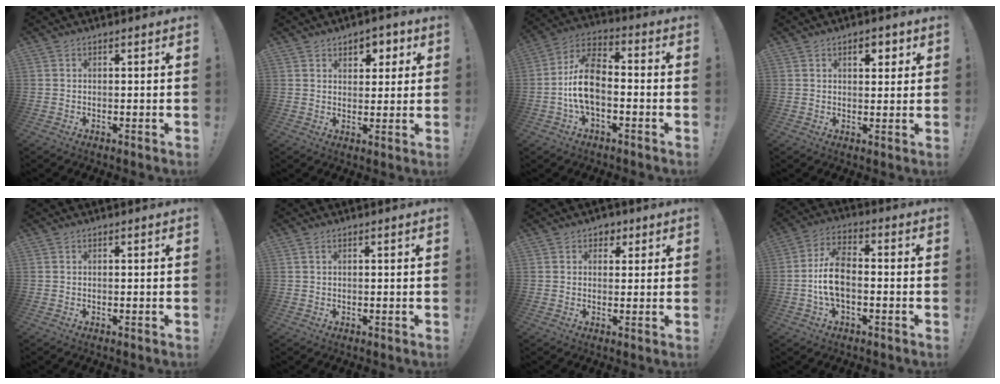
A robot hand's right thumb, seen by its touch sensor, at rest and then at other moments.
{"total": 5.2, "force": [2.5, 4.1, 1.9], "torque": [-0.010, -0.018, 0.042]}
{"total": 12.5, "force": [-3.0, 6.9, 10.0], "torque": [-0.198, 0.018, -0.051]}
{"total": 4.5, "force": [2.3, 2.5, 3.1], "torque": [-0.031, -0.005, 0.033]}
{"total": 0.0}
{"total": 1.0, "force": [0.5, 0.5, 0.7], "torque": [-0.022, 0.005, 0.010]}
{"total": 3.8, "force": [1.7, 3.2, 1.1], "torque": [-0.002, -0.008, 0.028]}
{"total": 10.5, "force": [-2.0, 5.6, 8.6], "torque": [-0.171, 0.007, -0.034]}